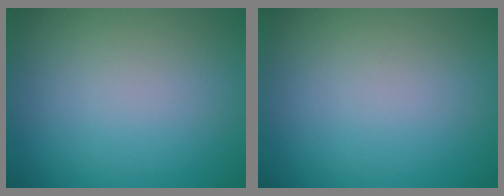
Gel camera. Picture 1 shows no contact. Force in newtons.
{"total": 0.0}